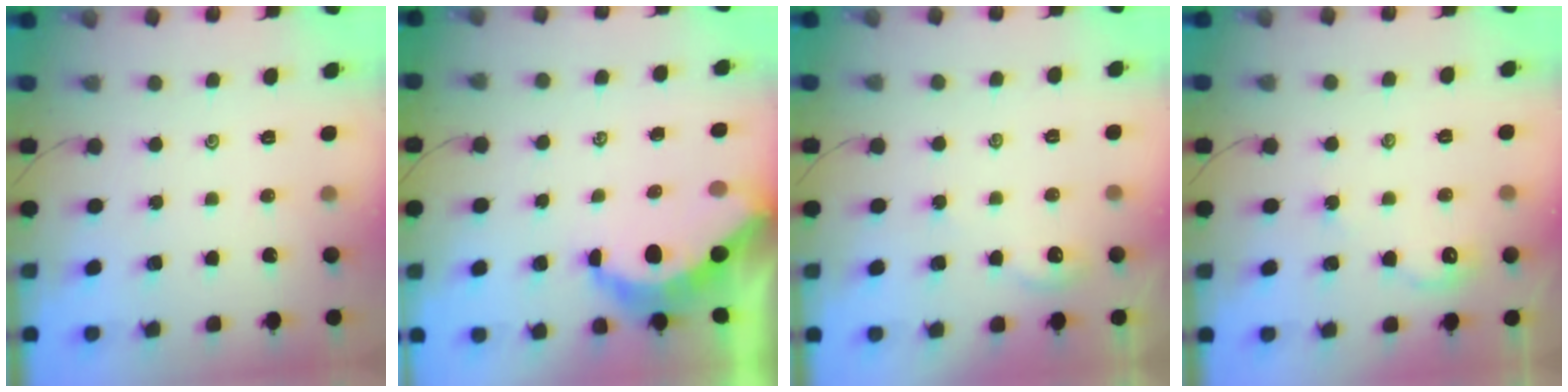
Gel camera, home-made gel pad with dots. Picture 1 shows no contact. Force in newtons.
{"total": 6.5, "press": 6.4, "slide": 0.9}
{"total": 2.2, "press": 2.2, "slide": 0.4}
{"total": 3.1, "press": 3.0, "slide": 0.5}